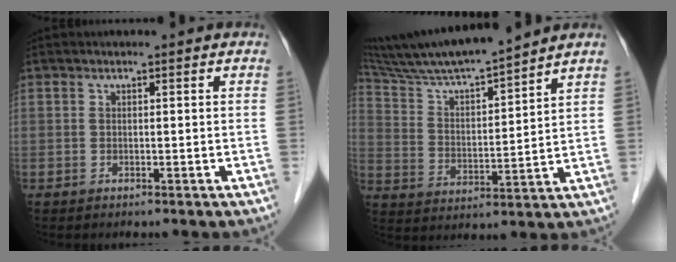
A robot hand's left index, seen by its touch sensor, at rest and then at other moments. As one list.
[{"total": 14.8, "force": [13.3, -0.7, 6.4], "torque": [-0.124, 0.008, 0.235]}]